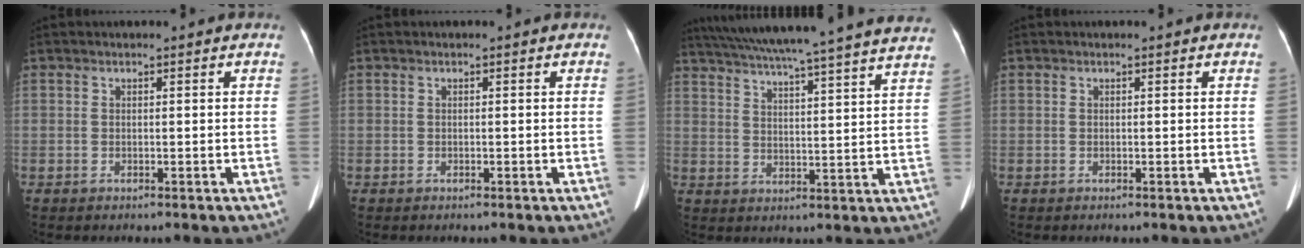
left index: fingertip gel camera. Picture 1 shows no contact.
{"total": 0.0}
{"total": 28.3, "force": [25.4, -0.2, 12.5], "torque": [-0.210, -0.016, 0.328]}
{"total": 0.0}